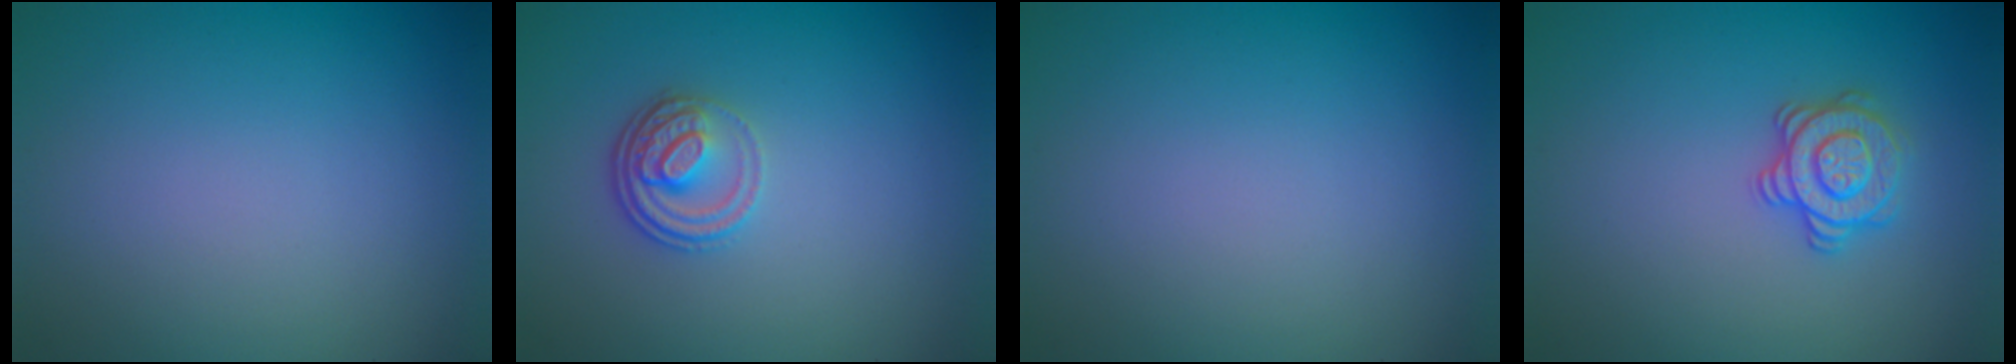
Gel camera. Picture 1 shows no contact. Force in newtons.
{"total": 2.8, "press": 2.3, "slide": 1.7}
{"total": 0.0}
{"total": 2.8, "press": 2.7, "slide": 0.7}